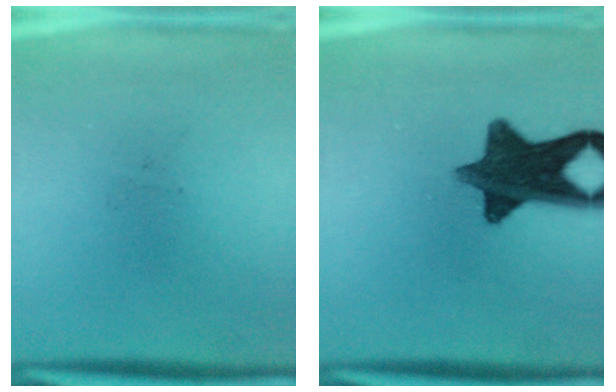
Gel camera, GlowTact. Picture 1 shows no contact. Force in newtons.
{"total": 12.8}